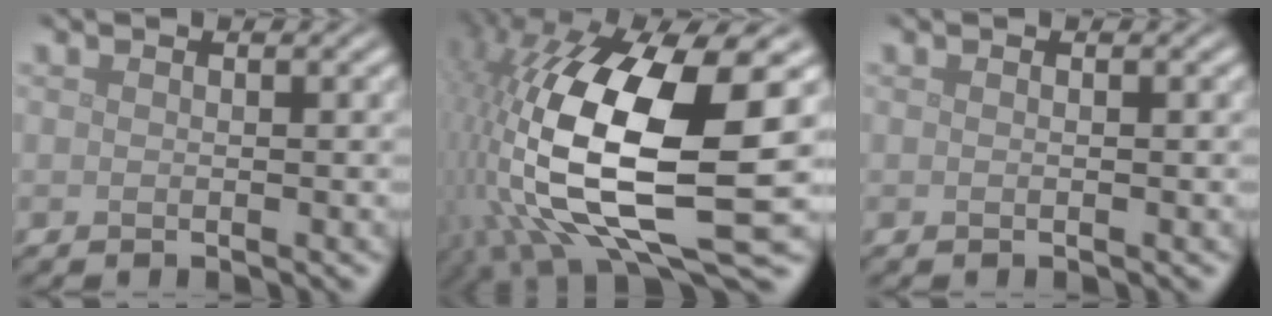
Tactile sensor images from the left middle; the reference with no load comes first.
{"total": 17.7, "force": [-0.2, 8.0, 15.8], "torque": [-0.334, -0.019, 0.005]}
{"total": 0.0}